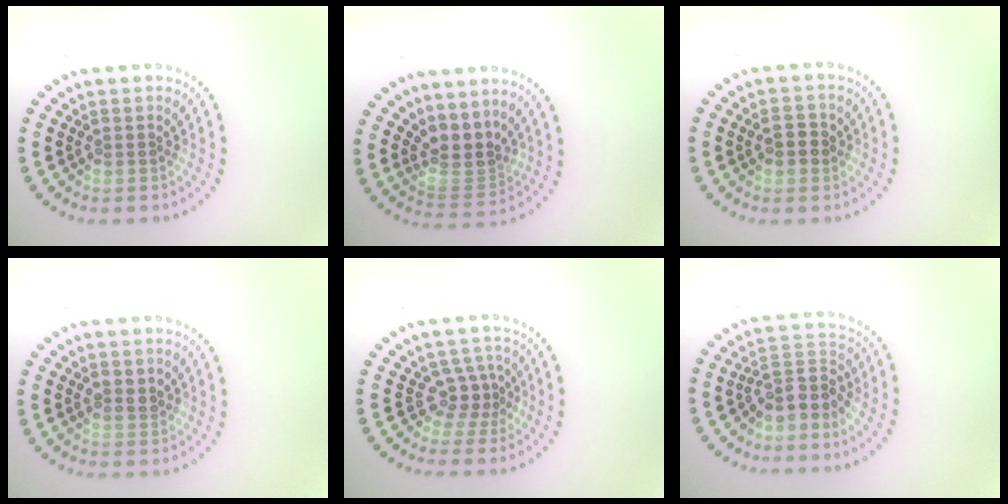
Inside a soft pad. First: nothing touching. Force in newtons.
{"total": 3.3, "press": 2.5, "slide": 2.1}
{"total": 2.2, "press": 2.2, "slide": 0.1}
{"total": 1.7, "press": 1.6, "slide": 0.3}
{"total": 2.5, "press": 1.7, "slide": 1.8}
{"total": 3.2, "press": 2.6, "slide": 1.9}